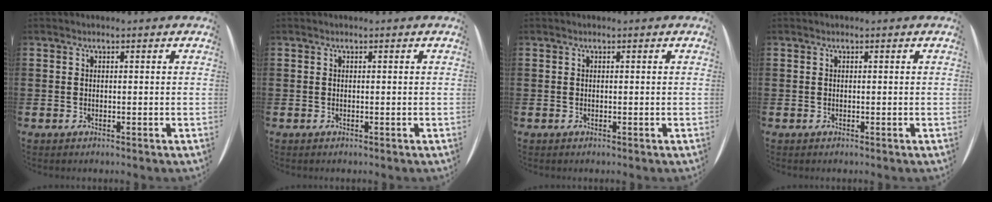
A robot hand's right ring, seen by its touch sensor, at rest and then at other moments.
{"total": 0.0}
{"total": 0.0}
{"total": 0.0}